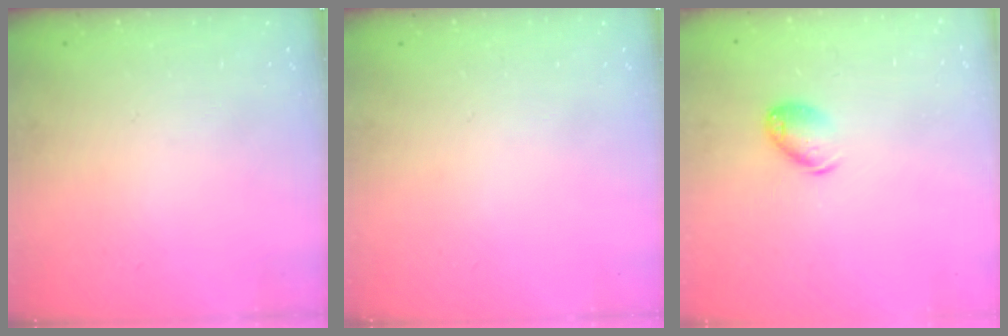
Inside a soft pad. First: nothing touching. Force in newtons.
{"total": 0.0}
{"total": 8.4, "press": 8.3, "slide": 1.1}